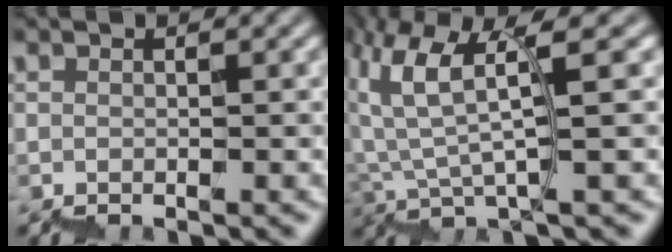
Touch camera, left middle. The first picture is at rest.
{"total": 5.0, "force": [2.9, 0.4, 4.1], "torque": [-0.088, 0.015, 0.050]}